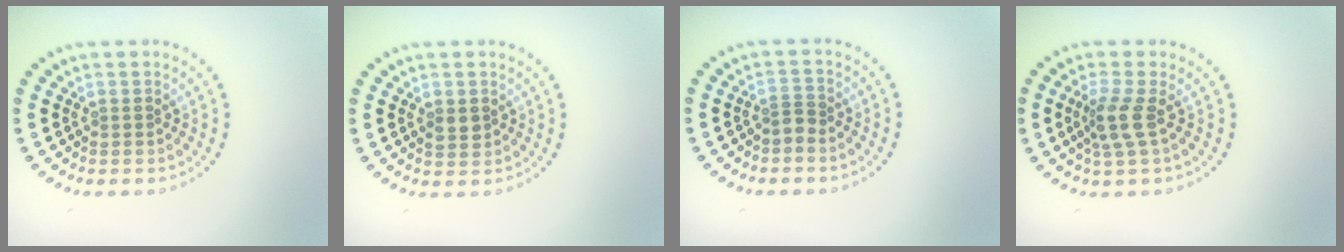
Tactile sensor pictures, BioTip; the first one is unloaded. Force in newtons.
{"total": 1.5, "press": 1.5, "slide": 0.2}
{"total": 1.0, "press": 0.6, "slide": 0.8}
{"total": 2.6, "press": 2.0, "slide": 1.6}